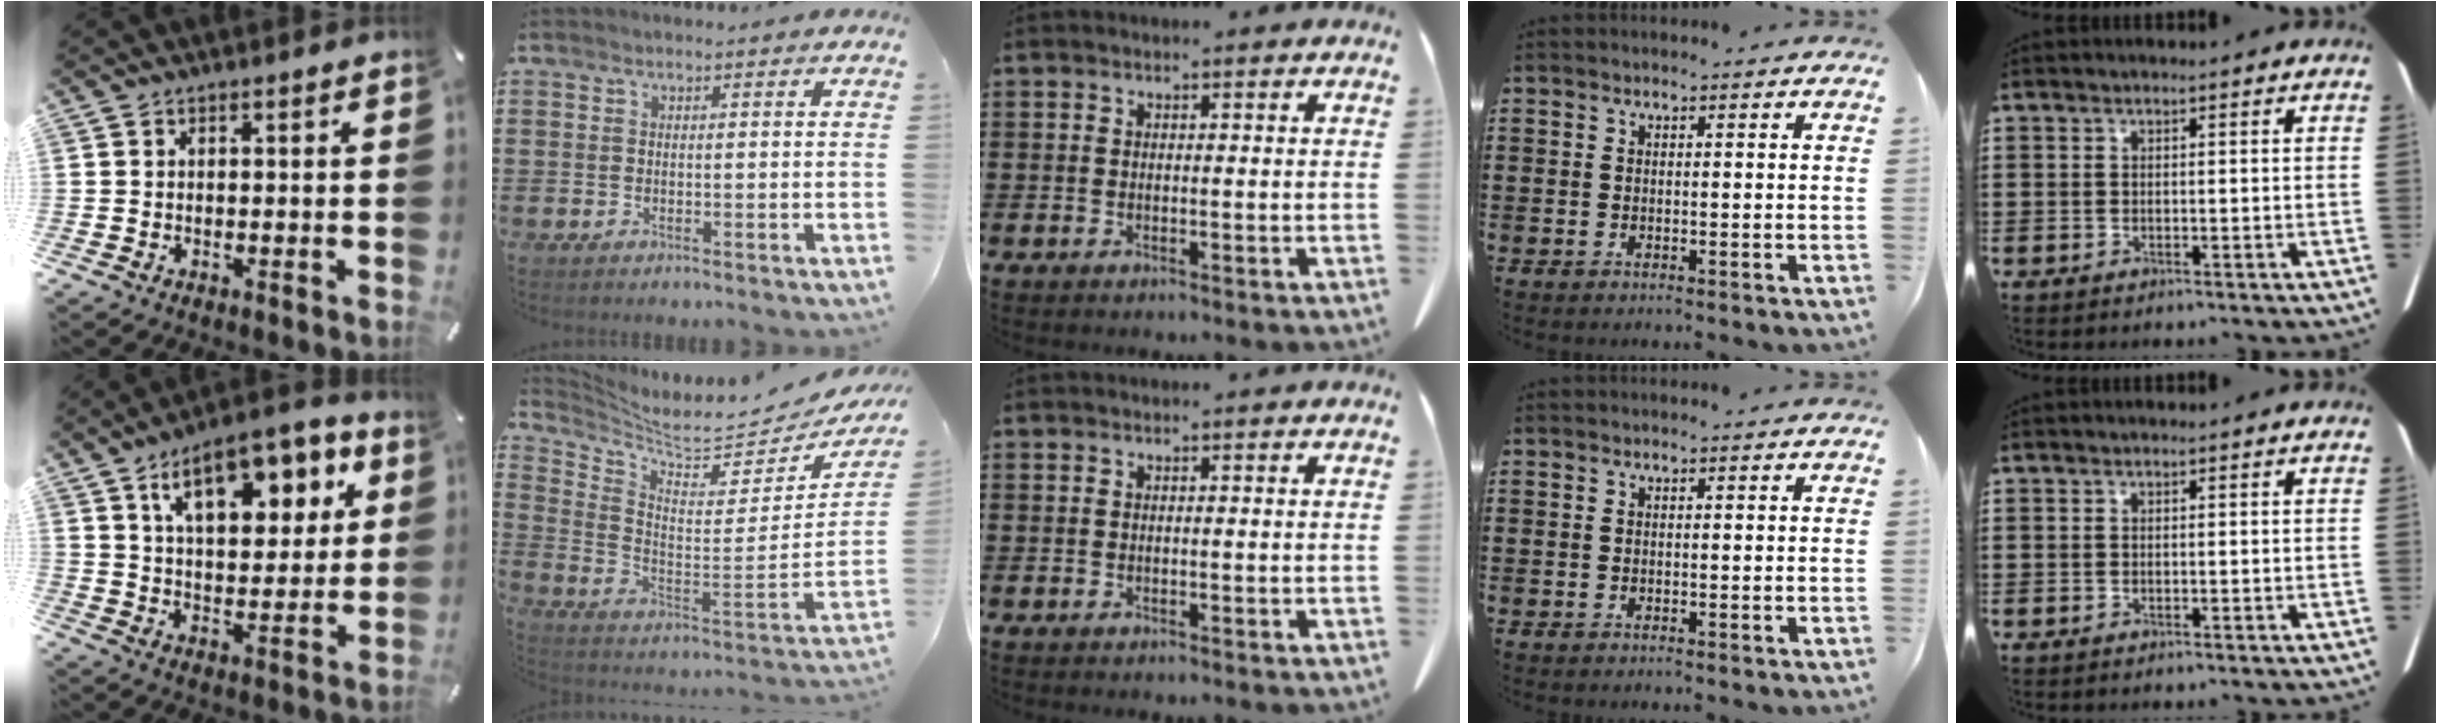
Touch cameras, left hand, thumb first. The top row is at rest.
{"thumb": {"total": 15.5, "force": [8.1, 7.8, 10.6], "torque": [-0.161, -0.019, 0.135]}, "index": {"total": 6.1, "force": [5.6, 0.7, 2.4], "torque": [-0.073, -0.059, 0.087]}}